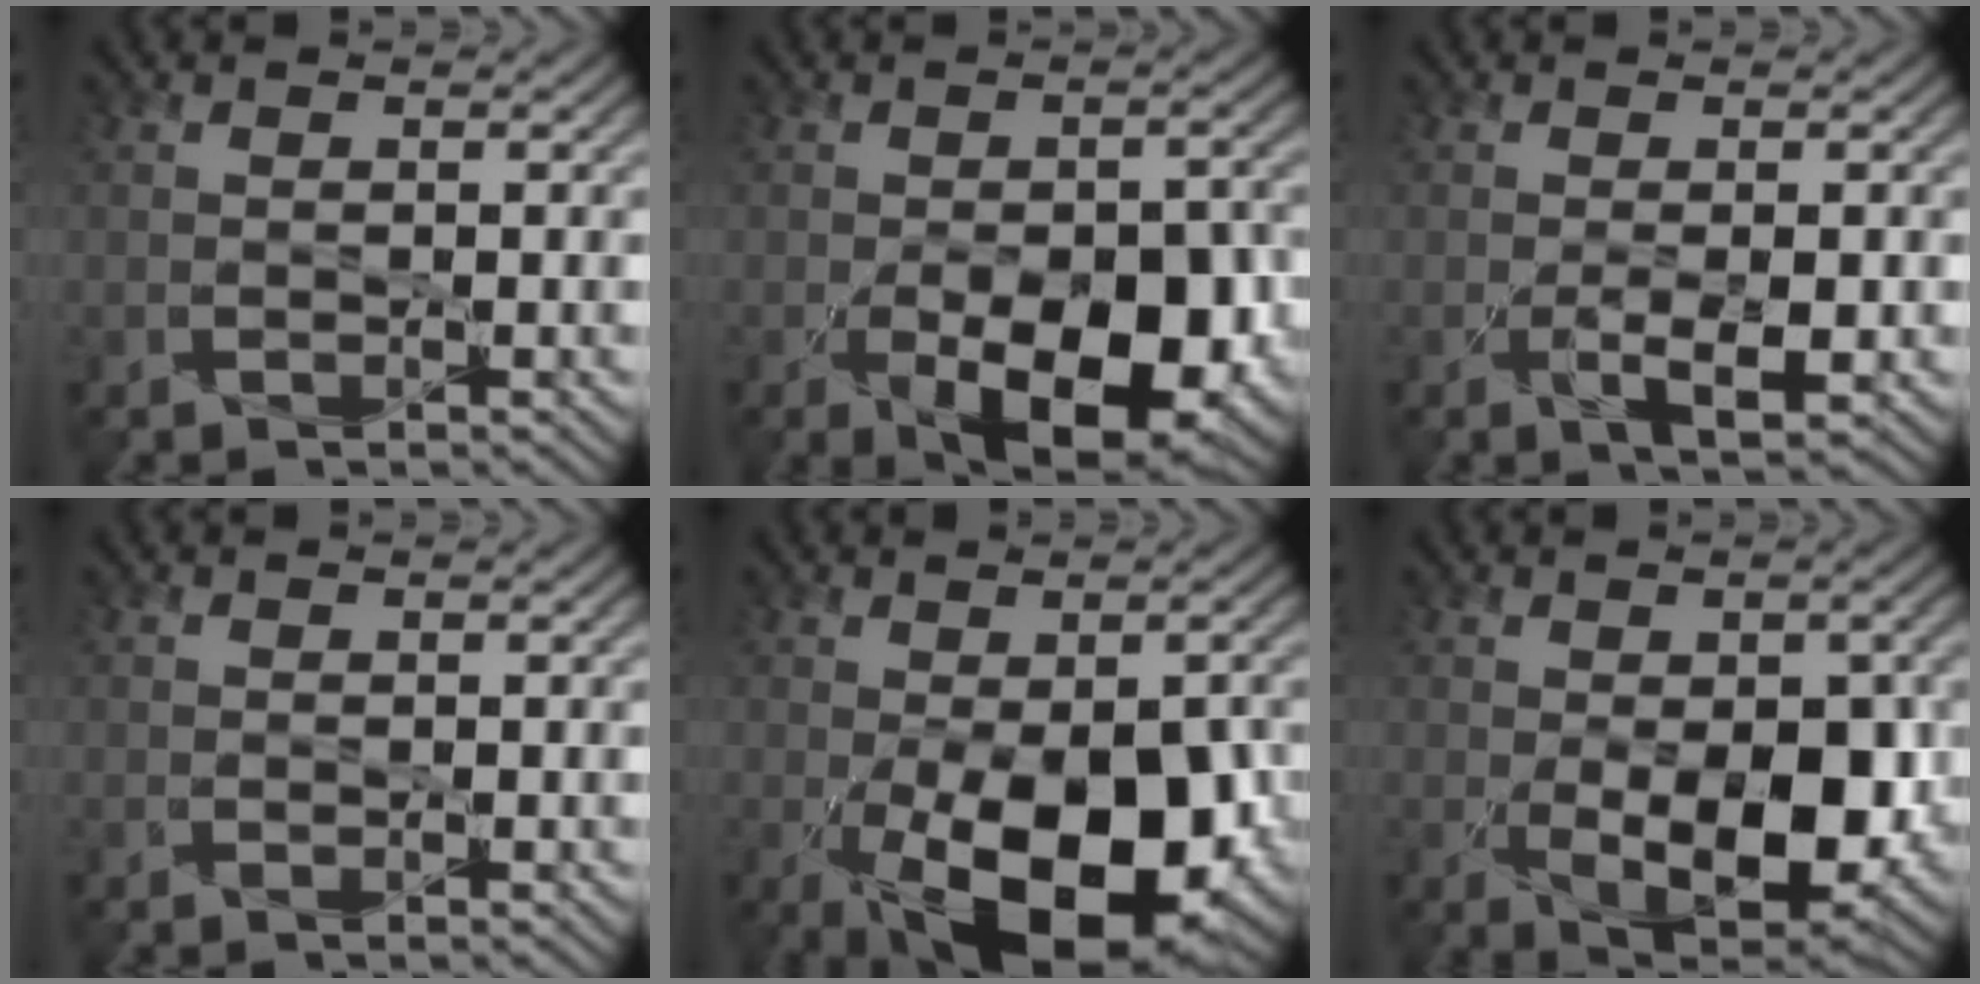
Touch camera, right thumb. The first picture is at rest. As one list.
[{"total": 11.5, "force": [-4.2, 5.9, 9.0], "torque": [-0.141, -0.028, -0.052]}, {"total": 2.7, "force": [-0.8, 0.8, 2.5], "torque": [-0.051, -0.008, -0.009]}, {"total": 0.0}, {"total": 15.0, "force": [-4.5, 7.9, 11.9], "torque": [-0.189, -0.057, -0.056]}, {"total": 10.4, "force": [-1.8, 5.8, 8.4], "torque": [-0.146, -0.036, -0.011]}]